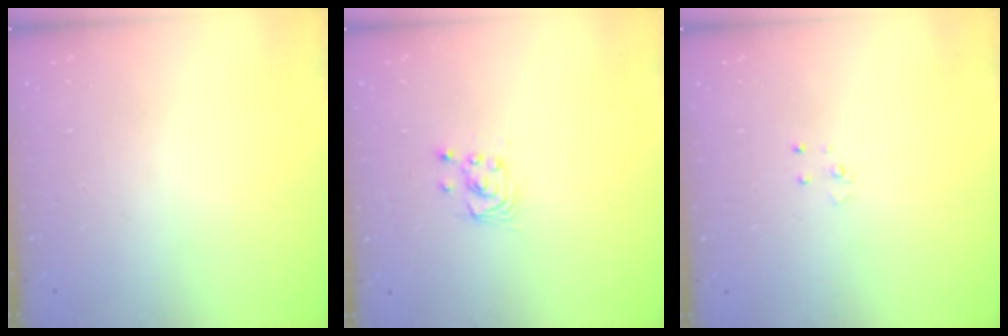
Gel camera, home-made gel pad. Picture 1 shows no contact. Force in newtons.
{"total": 2.7, "press": 2.7, "slide": 0.2}
{"total": 3.3, "press": 3.3, "slide": 0.4}